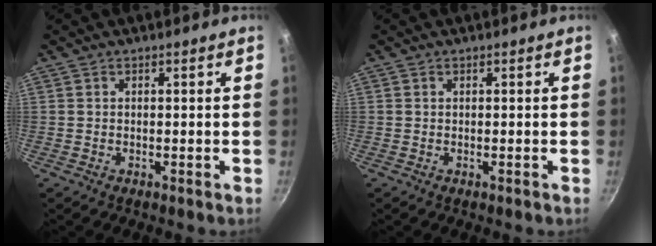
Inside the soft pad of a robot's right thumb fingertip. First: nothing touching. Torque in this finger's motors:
{"motor_torque": [-0.30, -0.04, -0.24, 0.00, 0.03]}